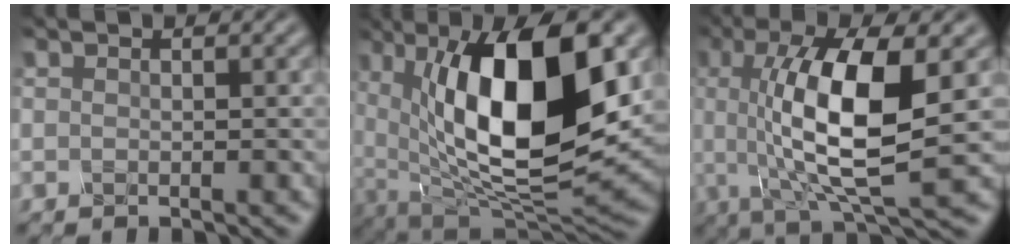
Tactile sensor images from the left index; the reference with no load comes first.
{"total": 14.4, "force": [2.7, 6.1, 12.8], "torque": [-0.202, -0.012, 0.047]}
{"total": 10.2, "force": [0.3, 3.2, 9.7], "torque": [-0.169, -0.002, 0.010]}